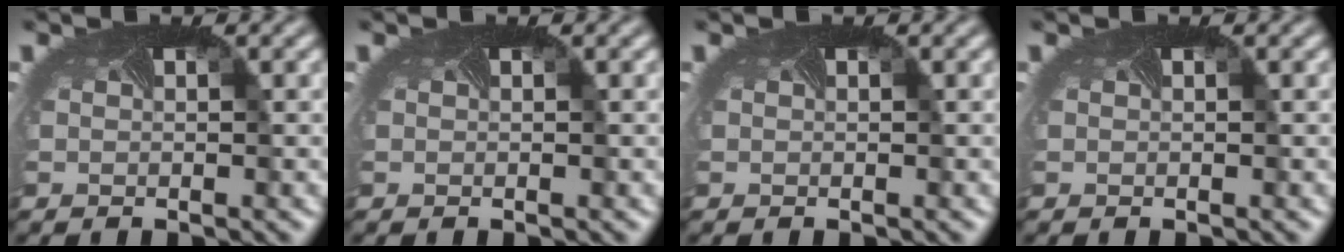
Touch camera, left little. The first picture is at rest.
{"total": 0.0}
{"total": 0.0}
{"total": 0.0}